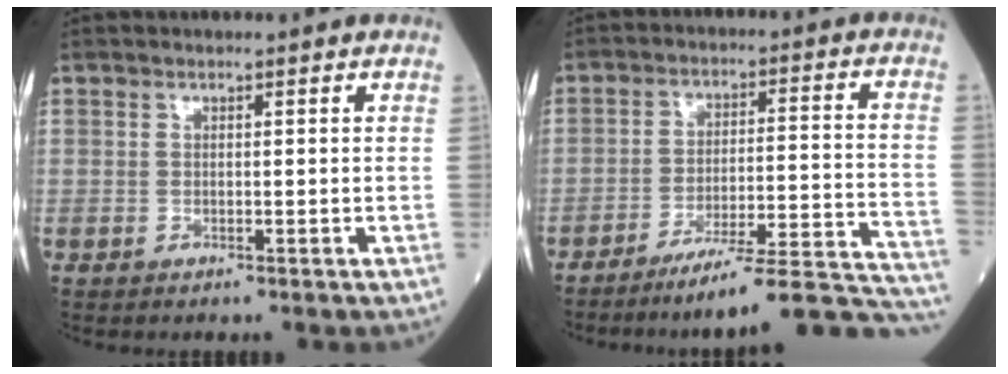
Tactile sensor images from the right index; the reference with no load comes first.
{"total": 21.7, "force": [-20.0, 0.1, 8.3], "torque": [-0.050, 0.019, -0.270]}